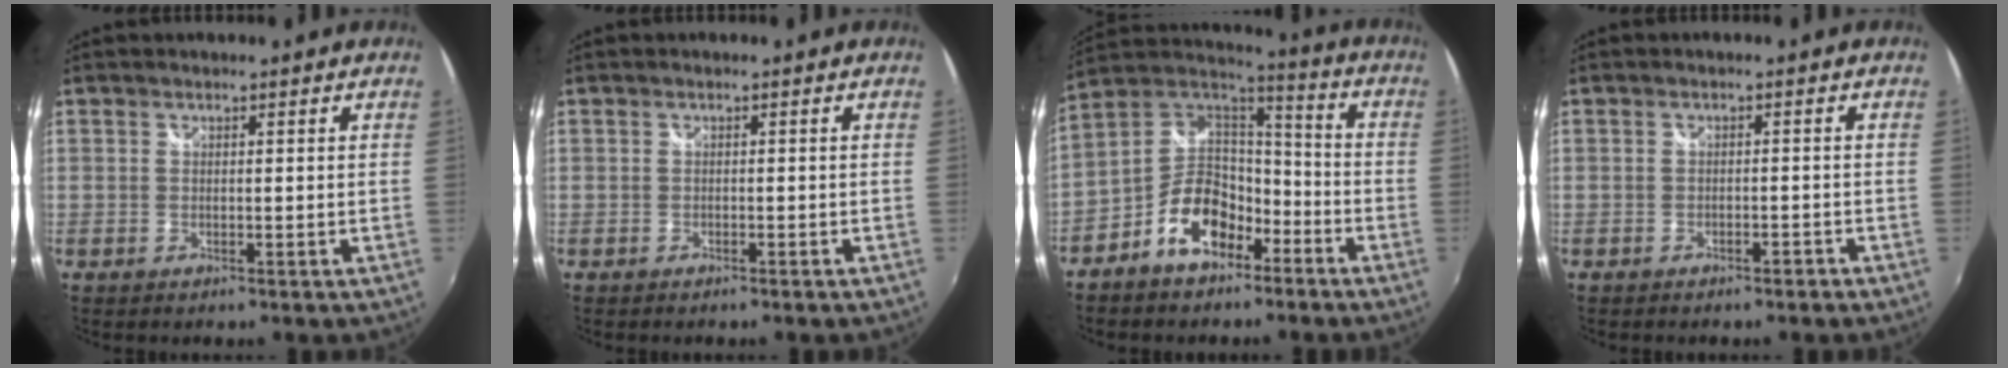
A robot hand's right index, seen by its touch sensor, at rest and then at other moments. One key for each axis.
{"total": 0.8, "fx": -0.7, "fy": 0.2, "fz": 0.4, "tx": -0.008, "ty": -0.001, "tz": -0.011}
{"total": 13.2, "fx": -7.3, "fy": 8.2, "fz": 7.4, "tx": -0.151, "ty": 0.044, "tz": -0.123}
{"total": 2.2, "fx": -1.9, "fy": 0.7, "fz": 0.9, "tx": -0.017, "ty": -0.002, "tz": -0.023}